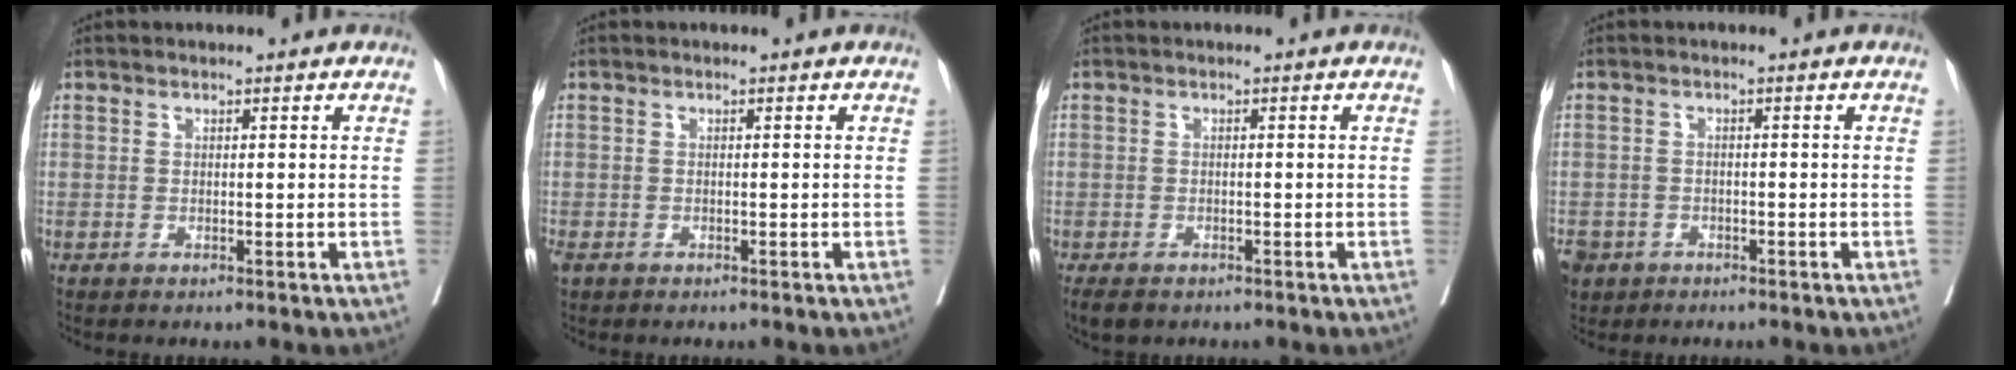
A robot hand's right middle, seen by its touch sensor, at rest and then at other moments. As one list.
[{"total": 1.2, "force": [-0.8, 0.7, 0.5], "torque": [-0.016, -0.002, -0.013]}, {"total": 3.4, "force": [-2.5, 1.7, 1.4], "torque": [-0.021, -0.006, -0.037]}, {"total": 7.1, "force": [-4.0, 5.6, 1.8], "torque": [-0.056, -0.001, -0.066]}]